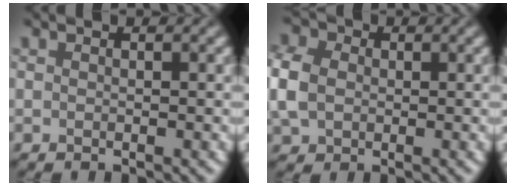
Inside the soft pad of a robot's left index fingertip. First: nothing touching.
{"total": 5.2, "force": [-0.5, 4.3, 2.9], "torque": [-0.117, 0.013, 0.011]}